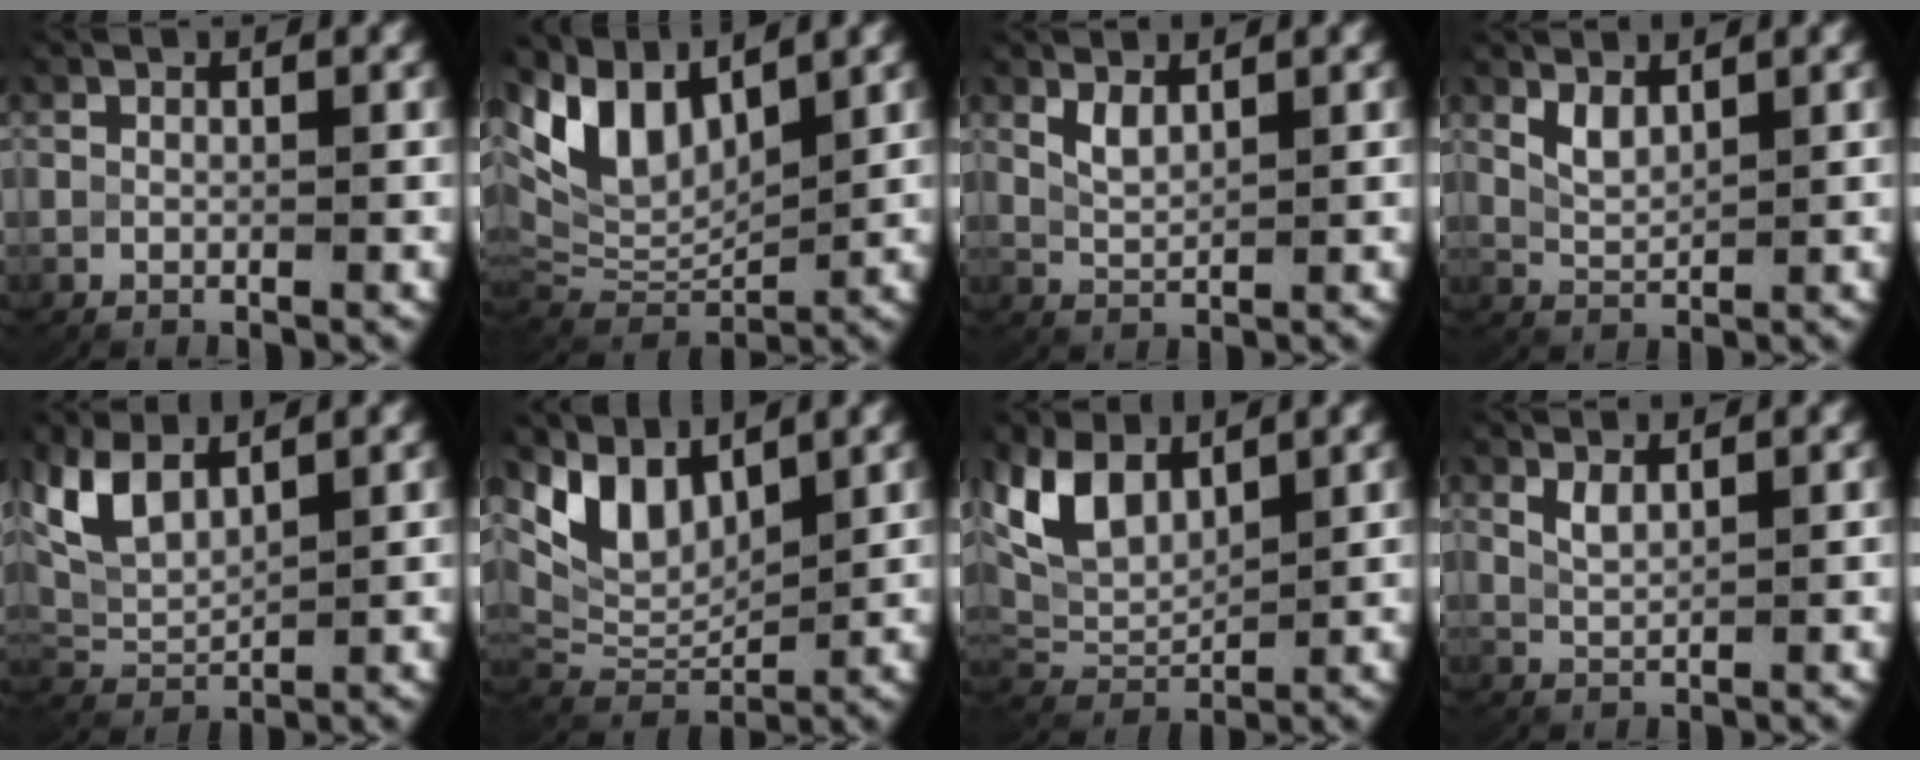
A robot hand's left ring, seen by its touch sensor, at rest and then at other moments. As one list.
[{"total": 10.6, "force": [3.8, 7.3, 6.7], "torque": [-0.156, -0.003, 0.070]}, {"total": 1.7, "force": [1.1, 0.6, 1.2], "torque": [-0.031, -0.007, 0.028]}, {"total": 1.9, "force": [1.2, 0.9, 1.3], "torque": [-0.033, -0.009, 0.029]}, {"total": 6.6, "force": [2.4, 4.7, 4.1], "torque": [-0.123, -0.013, 0.049]}, {"total": 9.3, "force": [3.5, 6.4, 5.8], "torque": [-0.127, -0.002, 0.065]}, {"total": 7.8, "force": [2.7, 5.5, 4.9], "torque": [-0.130, -0.013, 0.057]}, {"total": 1.5, "force": [1.0, 0.3, 1.0], "torque": [-0.028, -0.007, 0.029]}]